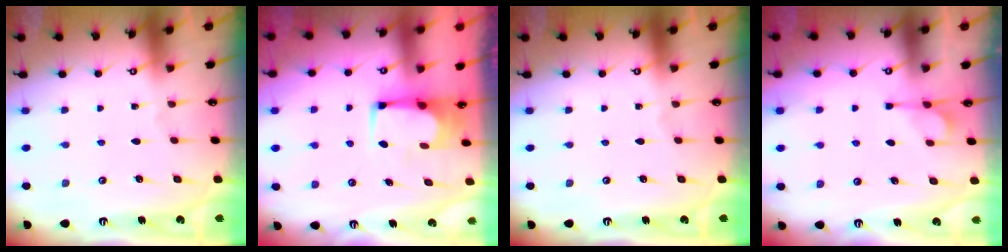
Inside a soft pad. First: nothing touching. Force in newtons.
{"total": 2.5, "press": 2.5, "slide": 0.1}
{"total": 0.0}
{"total": 2.1, "press": 1.9, "slide": 0.9}